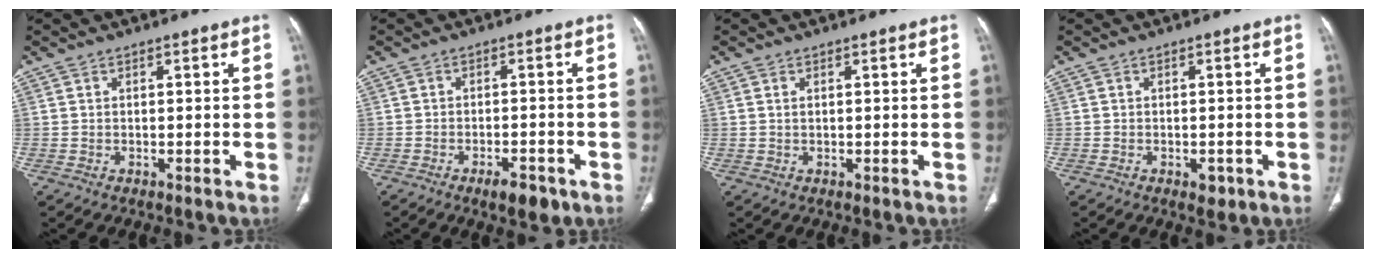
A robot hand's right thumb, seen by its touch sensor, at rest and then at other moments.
{"total": 4.6, "force": [-2.8, 1.8, 3.2], "torque": [-0.042, 0.009, -0.037]}
{"total": 0.6, "force": [0.3, 0.3, 0.4], "torque": [-0.008, 0.003, 0.009]}
{"total": 1.9, "force": [-0.9, 1.2, 1.2], "torque": [-0.005, 0.001, -0.008]}